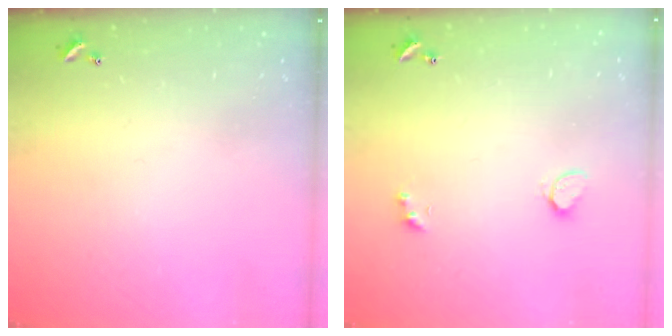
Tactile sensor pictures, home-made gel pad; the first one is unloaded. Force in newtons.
{"total": 2.3, "press": 2.3, "slide": 0.5}